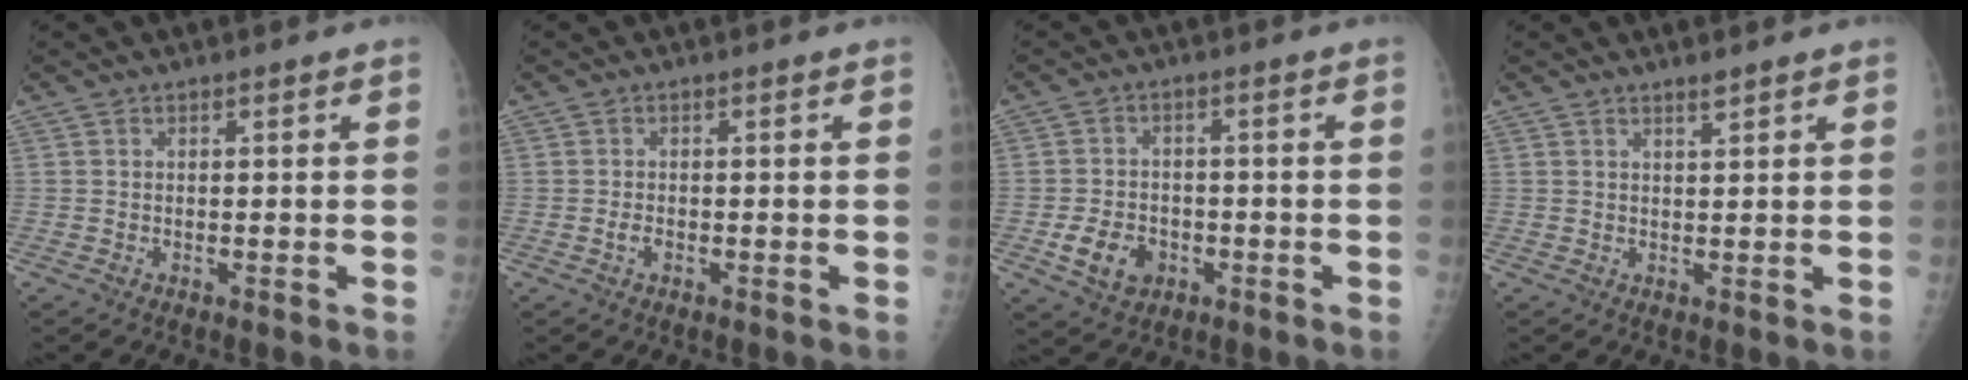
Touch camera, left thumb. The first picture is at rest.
{"total": 1.3, "force": [-0.4, 0.9, 0.8], "torque": [-0.014, 0.001, -0.009]}
{"total": 6.8, "force": [-2.3, 5.3, 3.6], "torque": [-0.049, 0.010, -0.034]}
{"total": 1.5, "force": [1.3, 0.2, 0.7], "torque": [-0.010, -0.012, 0.024]}